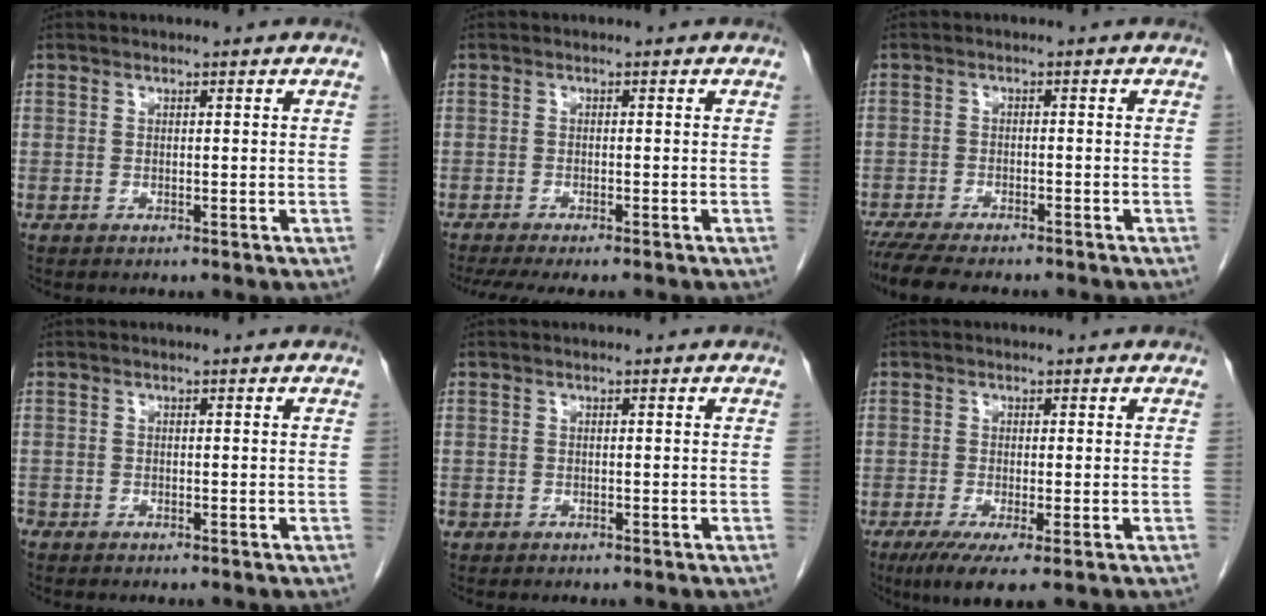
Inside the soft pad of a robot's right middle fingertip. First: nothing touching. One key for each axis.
{"total": 9.4, "fx": -8.0, "fy": 1.8, "fz": 4.7, "tx": -0.065, "ty": -0.012, "tz": -0.113}
{"total": 11.5, "fx": -9.8, "fy": 2.7, "fz": 5.4, "tx": -0.090, "ty": -0.012, "tz": -0.145}
{"total": 1.2, "fx": -1.0, "fy": 0.6, "fz": 0.2, "tx": -0.008, "ty": 0.000, "tz": -0.018}
{"total": 1.0, "fx": -0.6, "fy": 0.8, "fz": 0.2, "tx": -0.010, "ty": 0.002, "tz": -0.009}
{"total": 5.4, "fx": -2.7, "fy": 0.7, "fz": 4.6, "tx": -0.075, "ty": -0.016, "tz": -0.044}